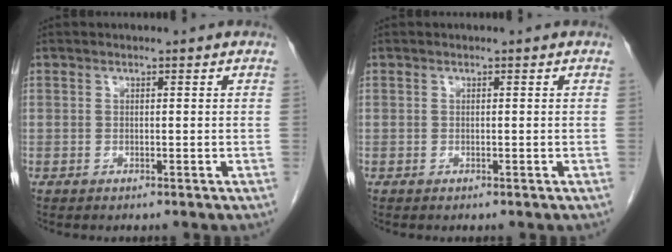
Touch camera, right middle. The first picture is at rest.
{"total": 0.0}